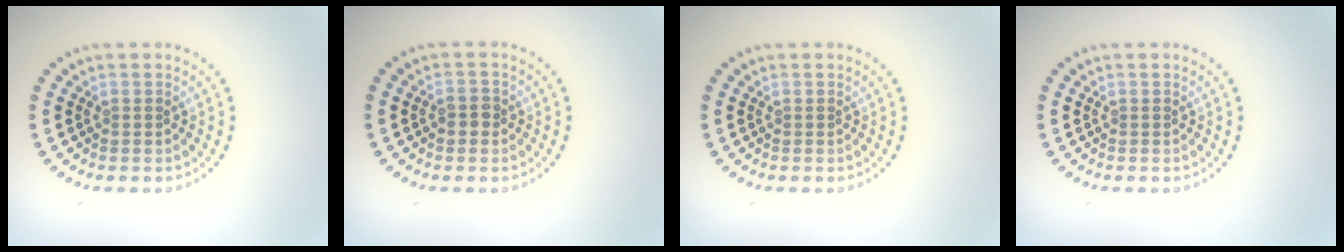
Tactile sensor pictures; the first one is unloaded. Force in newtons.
{"total": 1.5, "press": 1.5, "slide": 0.4}
{"total": 0.0}
{"total": 0.0}